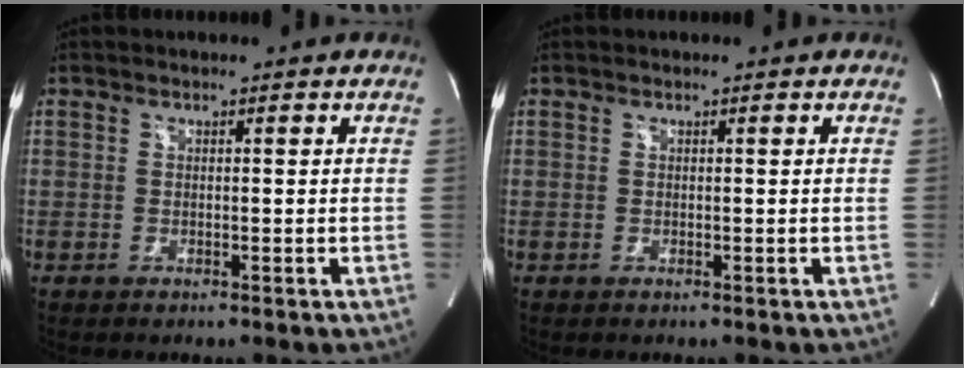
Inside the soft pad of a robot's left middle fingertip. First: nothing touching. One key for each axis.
{"total": 0.0}